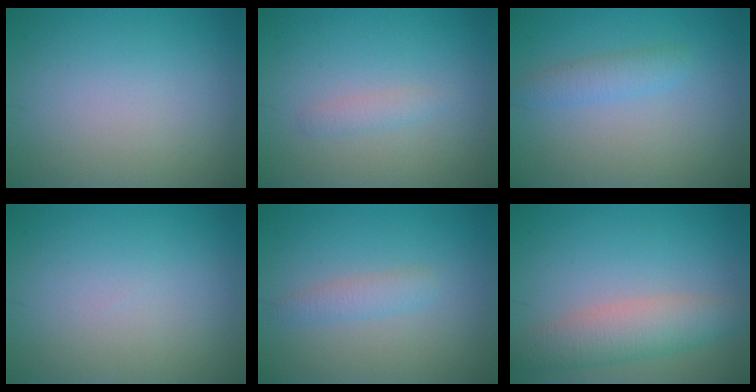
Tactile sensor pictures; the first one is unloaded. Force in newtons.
{"total": 1.1, "press": 1.1, "slide": 0.0}
{"total": 1.9, "press": 1.9, "slide": 0.1}
{"total": 0.0}
{"total": 1.6, "press": 1.6, "slide": 0.1}
{"total": 4.5, "press": 4.5, "slide": 0.1}